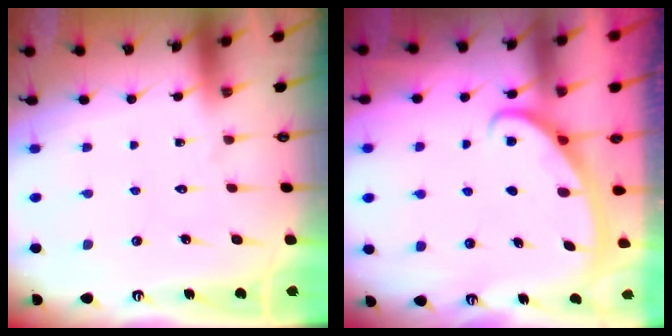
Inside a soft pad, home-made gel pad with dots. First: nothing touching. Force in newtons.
{"total": 3.0, "press": 2.9, "slide": 0.4}